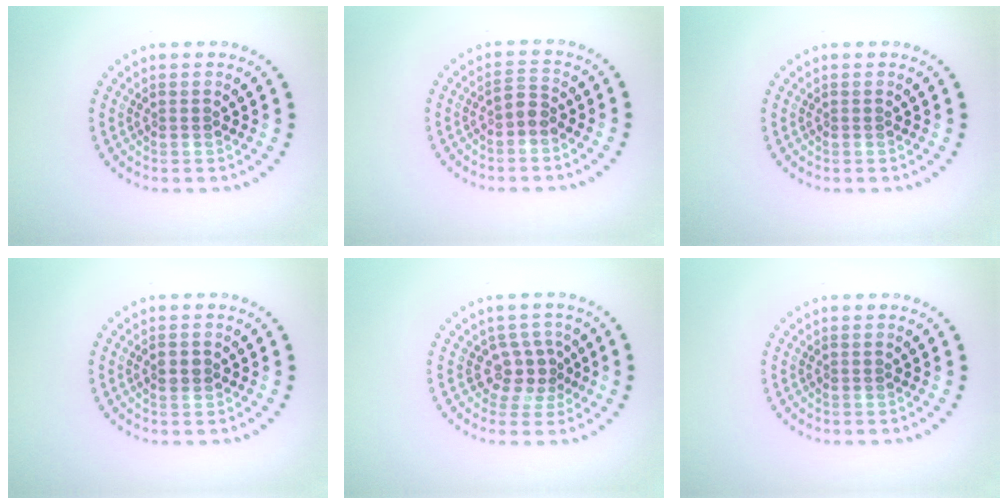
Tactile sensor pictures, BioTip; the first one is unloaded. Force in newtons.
{"total": 1.4, "press": 1.2, "slide": 0.8}
{"total": 0.0}
{"total": 1.6, "press": 1.6, "slide": 0.3}
{"total": 2.7, "press": 1.9, "slide": 1.8}
{"total": 0.0}